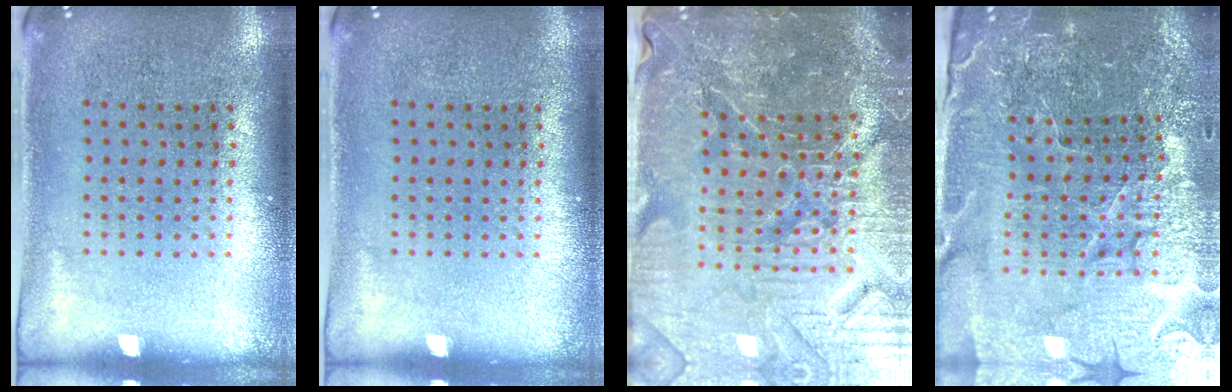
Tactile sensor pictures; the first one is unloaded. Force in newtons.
{"total": 0.0}
{"total": 6.0, "press": 5.5, "slide": 2.3}
{"total": 4.9, "press": 4.7, "slide": 1.4}